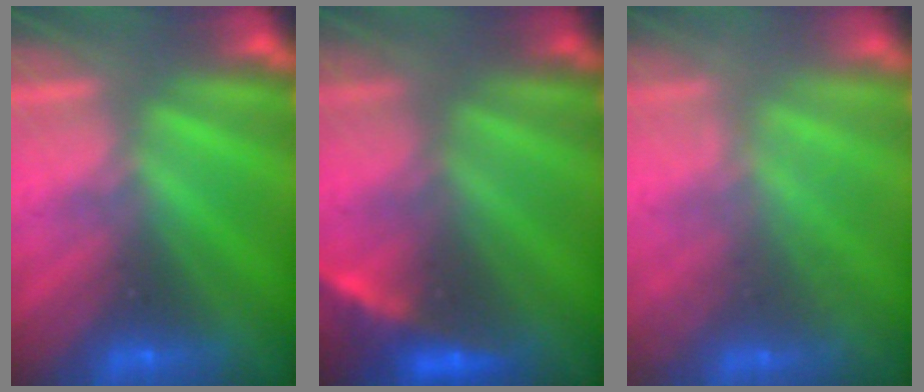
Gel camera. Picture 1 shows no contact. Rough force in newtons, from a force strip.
{"total": 2.3}
{"total": 1.6}